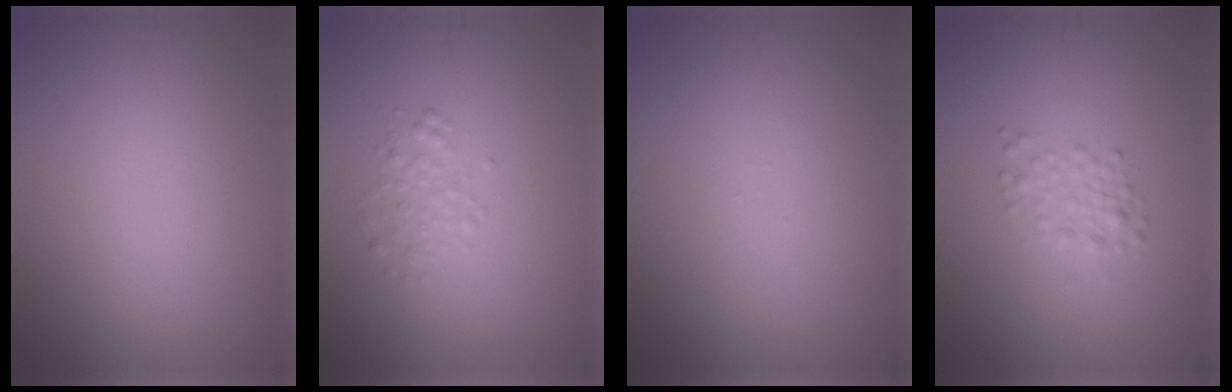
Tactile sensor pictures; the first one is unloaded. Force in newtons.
{"total": 1.5, "press": 1.5, "slide": 0.0}
{"total": 0.0}
{"total": 1.8, "press": 1.8, "slide": 0.0}